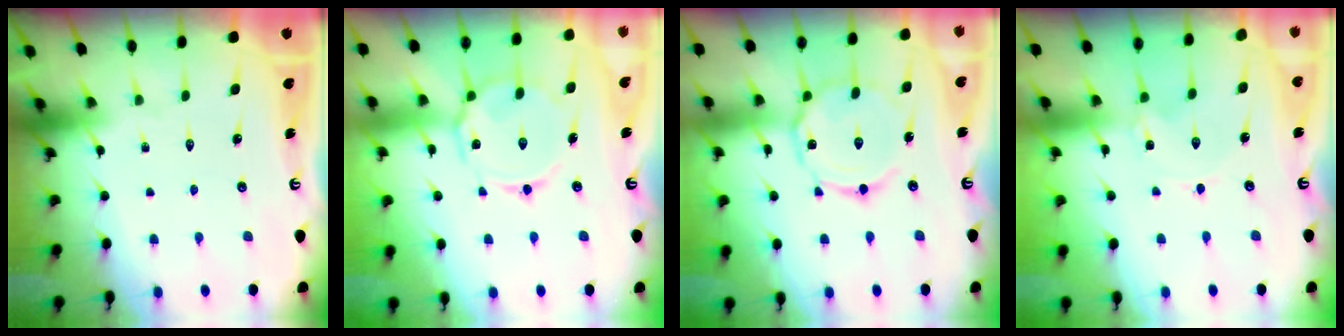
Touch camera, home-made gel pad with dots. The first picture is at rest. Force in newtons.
{"total": 11.1, "press": 11.1, "slide": 0.8}
{"total": 11.6, "press": 11.5, "slide": 0.8}
{"total": 0.0}